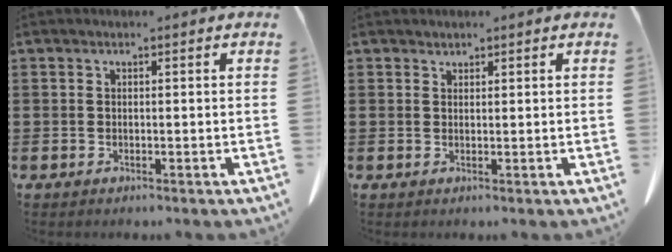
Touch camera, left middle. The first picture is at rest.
{"total": 0.9, "force": [0.9, 0.3, -0.1], "torque": [-0.002, -0.001, 0.018]}